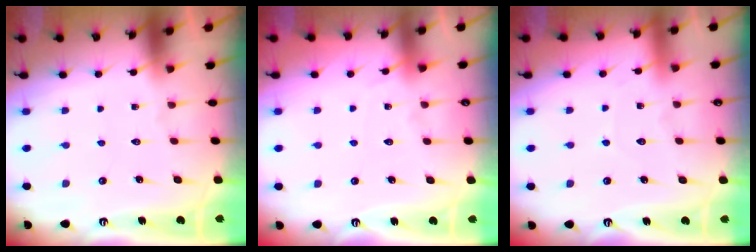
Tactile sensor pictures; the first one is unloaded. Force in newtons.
{"total": 3.9, "press": 3.9, "slide": 0.6}
{"total": 2.9, "press": 2.9, "slide": 0.3}